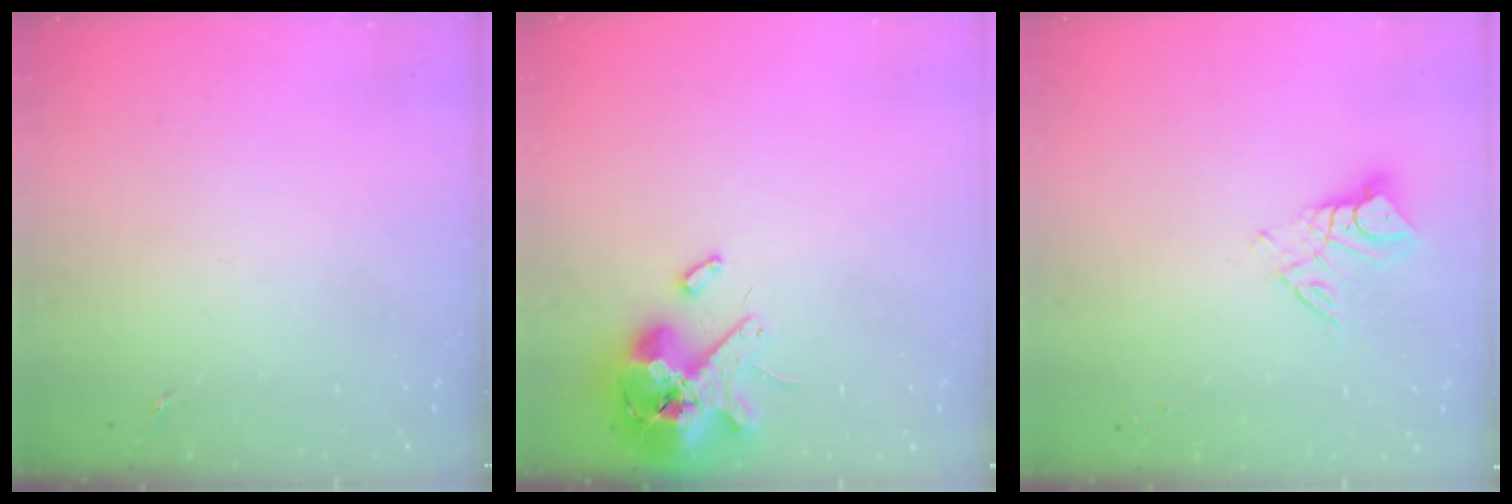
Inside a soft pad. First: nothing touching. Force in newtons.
{"total": 13.6, "press": 13.5, "slide": 2.2}
{"total": 9.2, "press": 9.1, "slide": 0.8}